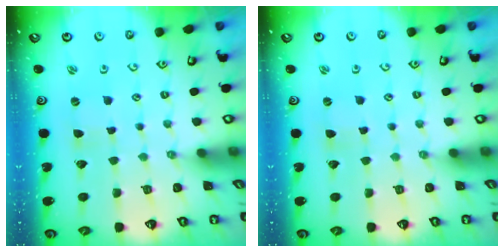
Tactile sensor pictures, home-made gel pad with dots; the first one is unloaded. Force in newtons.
{"total": 0.5, "press": 0.5, "slide": 0.1}